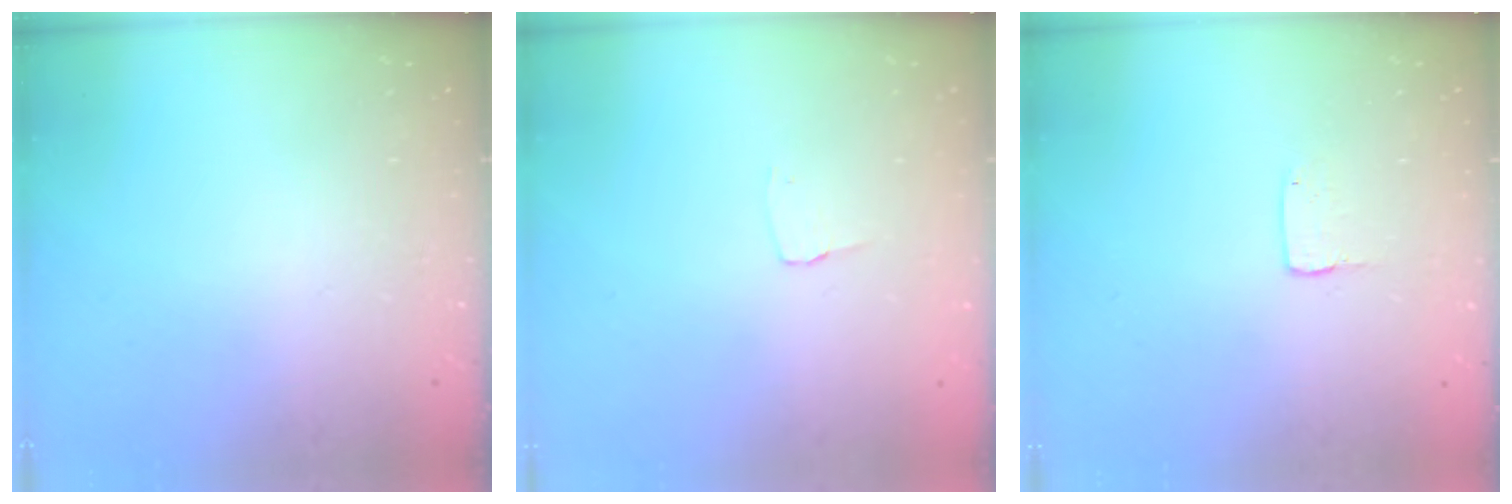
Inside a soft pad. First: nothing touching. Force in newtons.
{"total": 2.6, "press": 2.6, "slide": 0.2}
{"total": 2.0, "press": 2.0, "slide": 0.2}